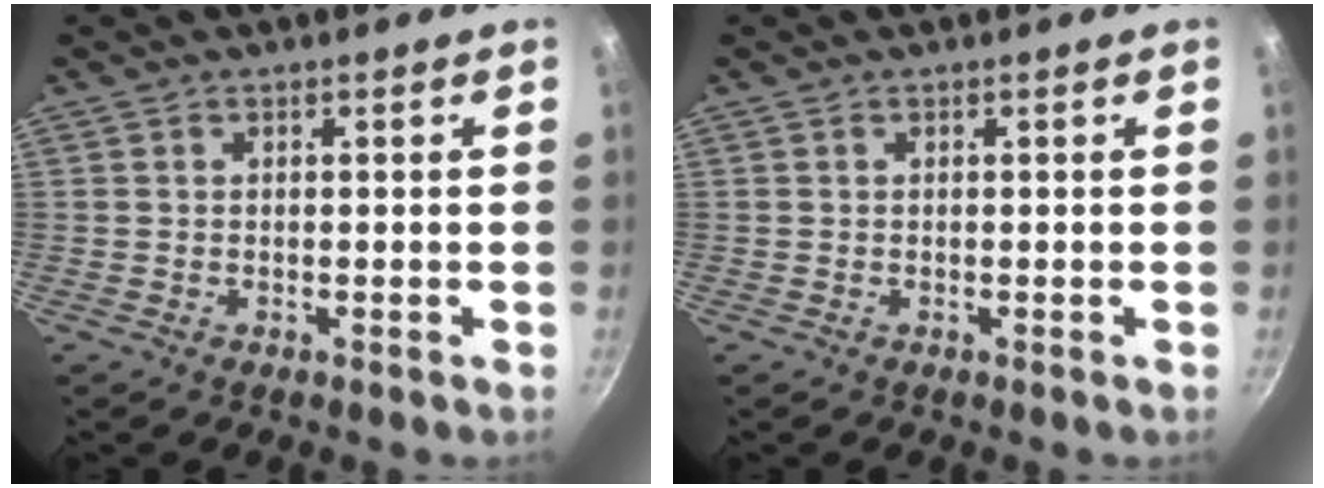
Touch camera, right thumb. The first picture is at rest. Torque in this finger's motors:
{"motor_torque": [-0.01, 0.01, 0.02, -0.02, 0.03]}